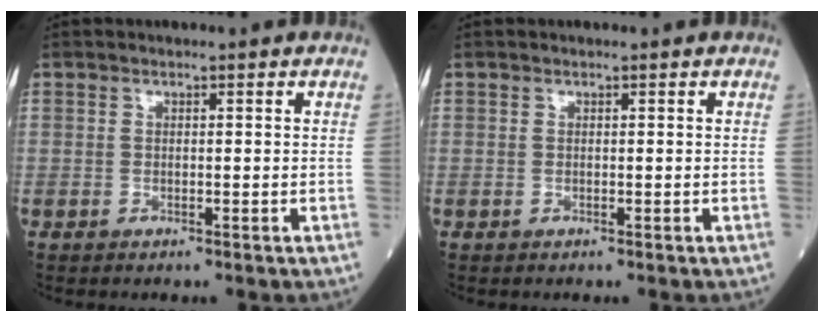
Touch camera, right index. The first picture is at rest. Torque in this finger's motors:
{"motor_torque": [0.00, 0.00, 0.00, -0.01]}